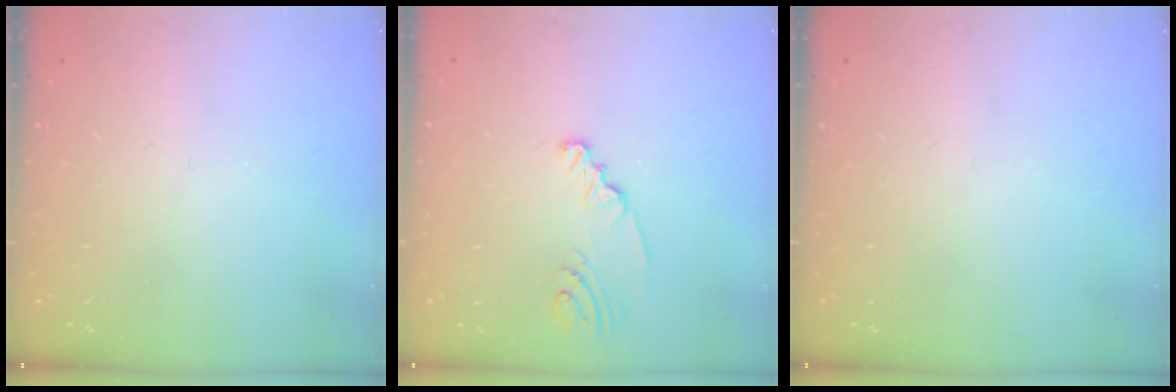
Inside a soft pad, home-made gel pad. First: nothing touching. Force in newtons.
{"total": 2.5, "press": 2.5, "slide": 0.3}
{"total": 0.0}